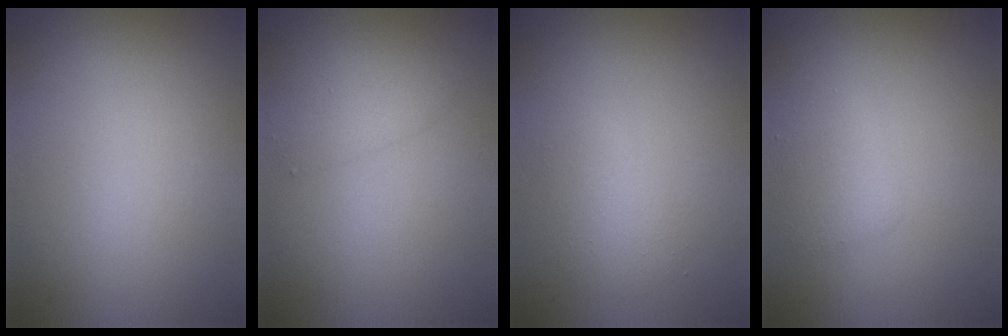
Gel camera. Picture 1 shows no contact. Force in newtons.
{"total": 1.5, "press": 1.5, "slide": 0.1}
{"total": 1.8, "press": 1.8, "slide": 0.2}
{"total": 1.8, "press": 1.8, "slide": 0.1}